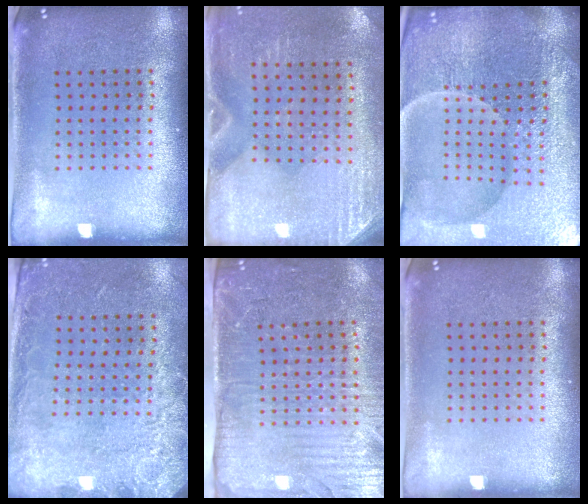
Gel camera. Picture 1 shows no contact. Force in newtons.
{"total": 2.8, "press": 2.5, "slide": 1.3}
{"total": 5.6, "press": 5.3, "slide": 1.9}
{"total": 2.8, "press": 2.0, "slide": 1.9}
{"total": 4.3, "press": 3.7, "slide": 2.2}
{"total": 0.0}